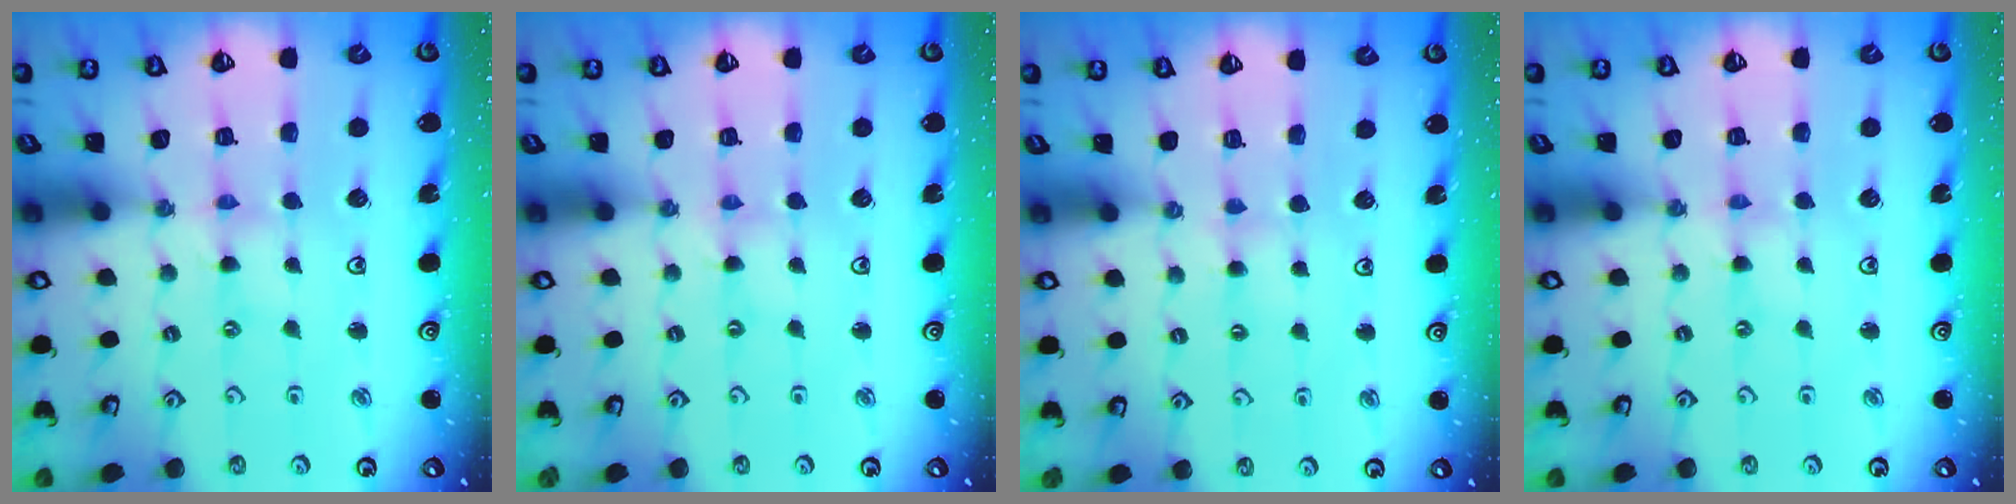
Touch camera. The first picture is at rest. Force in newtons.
{"total": 0.0}
{"total": 2.3, "press": 2.3, "slide": 0.3}
{"total": 0.0}